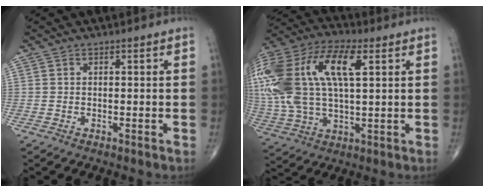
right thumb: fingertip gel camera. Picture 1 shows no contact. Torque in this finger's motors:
{"motor_torque": [0.75, 1.08, 2.30, 0.47, 0.81]}